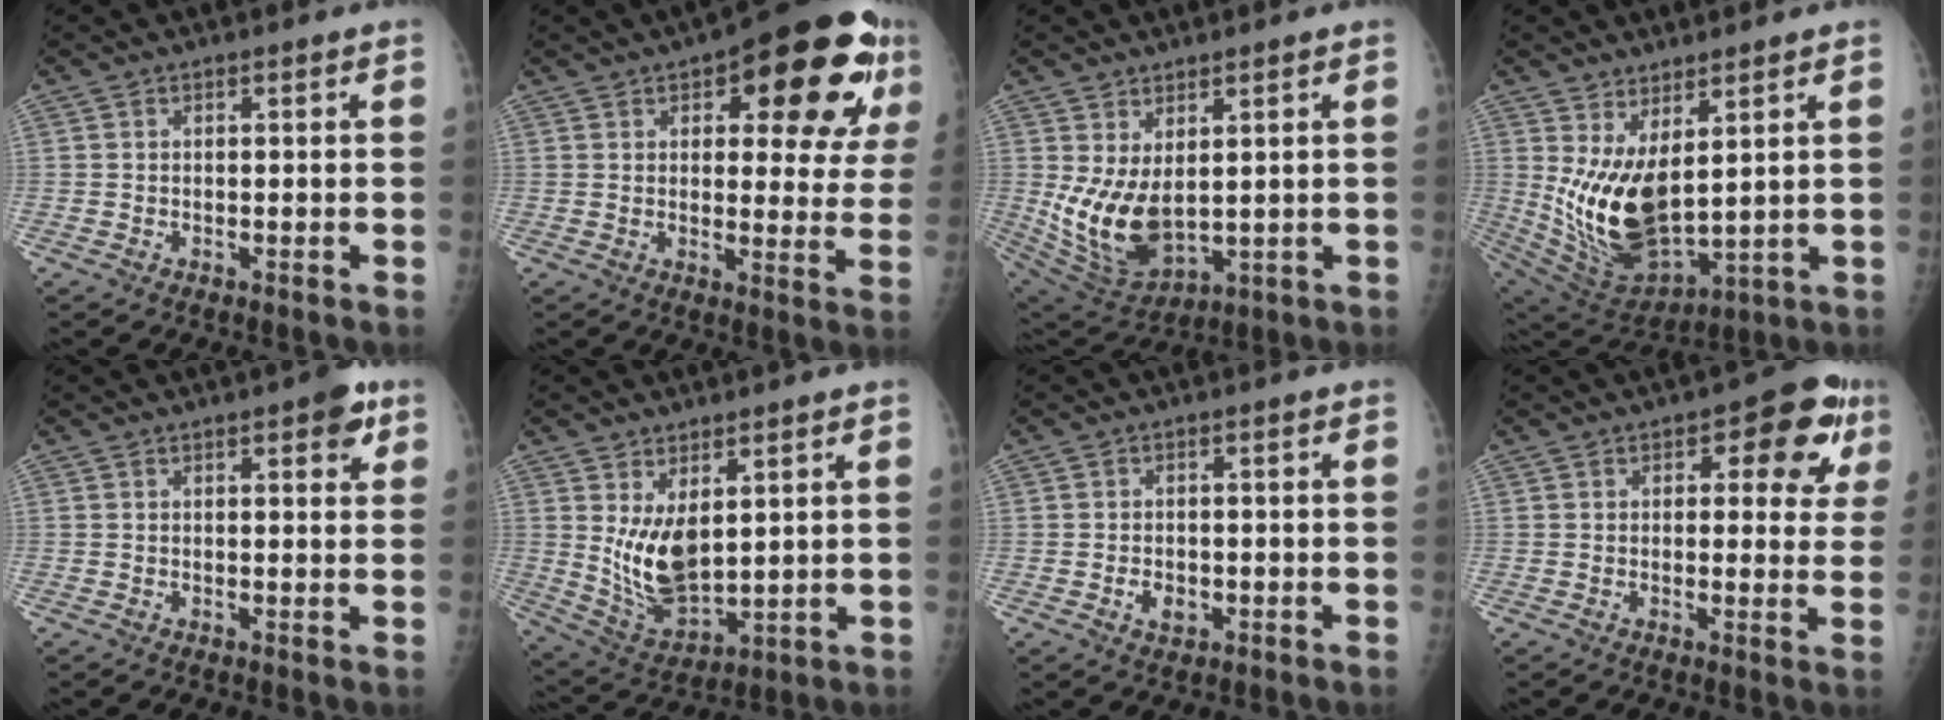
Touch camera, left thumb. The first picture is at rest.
{"total": 20.4, "force": [9.3, 8.3, 16.2], "torque": [-0.170, -0.010, 0.117]}
{"total": 11.6, "force": [1.5, 6.6, 9.4], "torque": [-0.166, -0.028, 0.055]}
{"total": 14.2, "force": [3.7, 6.8, 11.9], "torque": [-0.214, -0.044, 0.098]}
{"total": 4.7, "force": [2.4, 1.7, 3.6], "torque": [-0.030, -0.006, 0.023]}
{"total": 10.6, "force": [2.9, 5.6, 8.4], "torque": [-0.135, -0.034, 0.074]}
{"total": 3.0, "force": [-0.9, 2.2, 1.9], "torque": [-0.023, 0.003, -0.010]}
{"total": 10.6, "force": [4.2, 5.1, 8.3], "torque": [-0.057, 0.000, 0.043]}